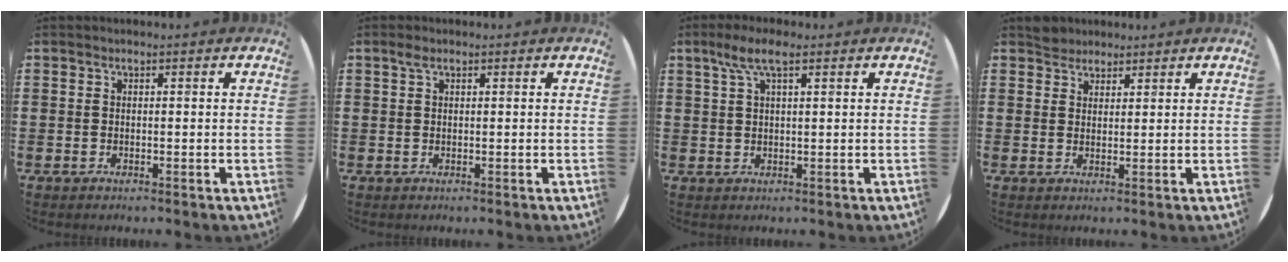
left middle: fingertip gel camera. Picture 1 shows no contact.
{"total": 0.9, "force": [0.5, 0.5, 0.6], "torque": [-0.006, 0.002, 0.007]}
{"total": 4.4, "force": [2.4, 1.2, 3.4], "torque": [-0.073, 0.008, 0.042]}
{"total": 2.5, "force": [2.3, 0.9, -0.2], "torque": [0.007, 0.002, 0.044]}